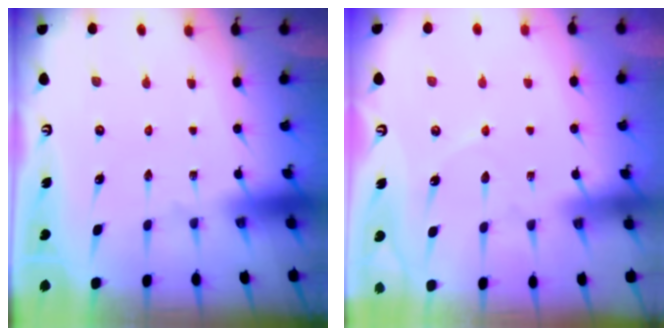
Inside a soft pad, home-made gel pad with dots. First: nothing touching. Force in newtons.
{"total": 3.2, "press": 3.1, "slide": 0.4}